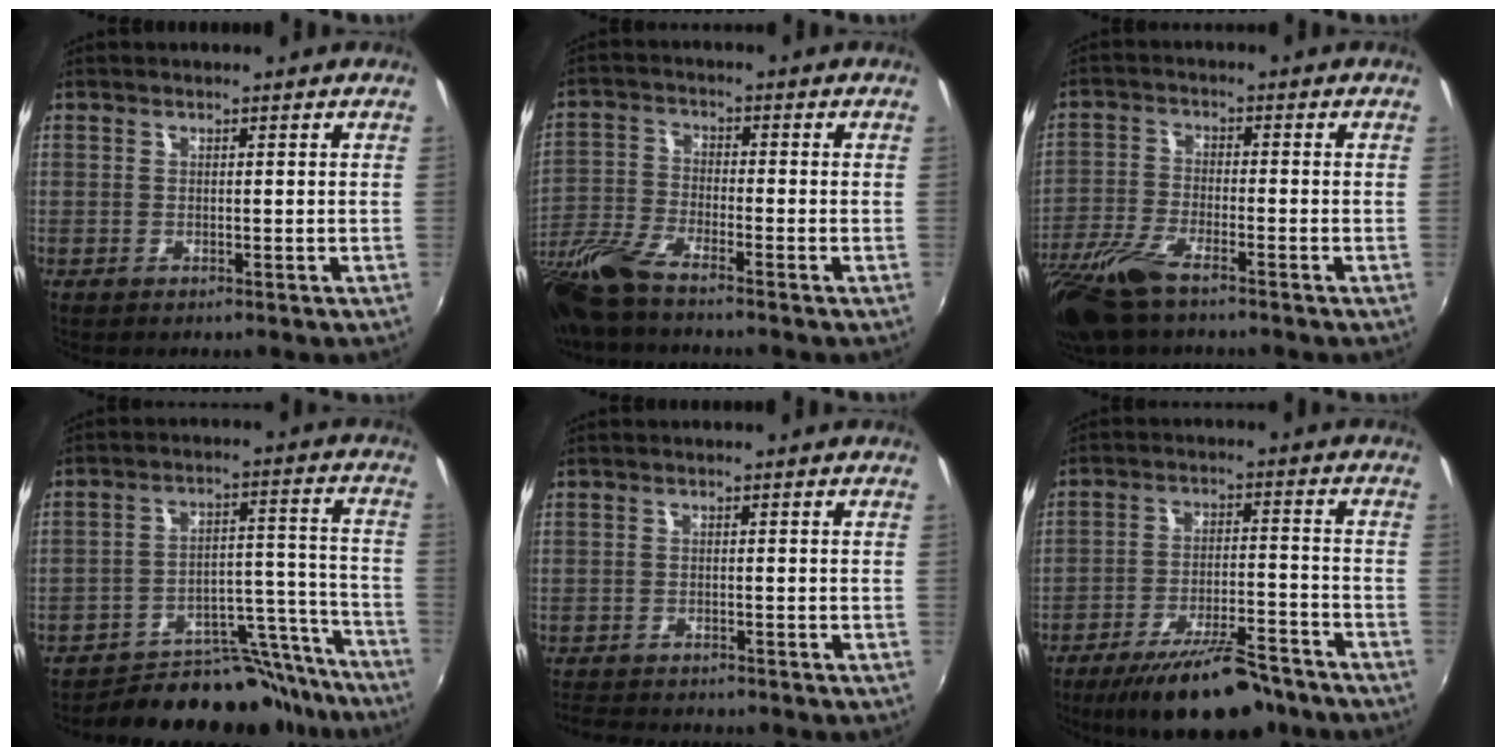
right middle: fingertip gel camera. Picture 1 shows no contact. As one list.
[{"total": 11.8, "force": [-9.4, 2.1, 6.8], "torque": [-0.161, -0.026, -0.193]}, {"total": 11.0, "force": [-8.2, 2.8, 6.7], "torque": [-0.160, -0.032, -0.163]}, {"total": 17.8, "force": [-16.5, 5.7, 3.3], "torque": [-0.037, 0.056, -0.226]}, {"total": 5.8, "force": [-5.5, 1.2, 1.7], "torque": [-0.050, -0.012, -0.089]}, {"total": 15.4, "force": [-12.4, 4.0, 8.2], "torque": [-0.156, -0.010, -0.190]}]